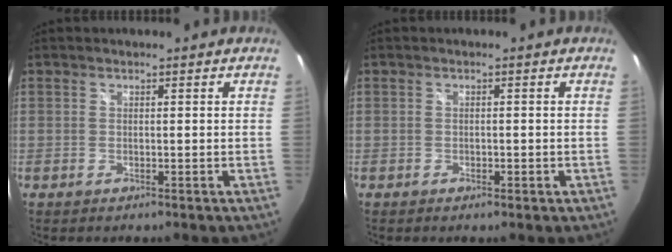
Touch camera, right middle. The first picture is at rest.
{"total": 0.7, "force": [-0.1, 0.5, 0.5], "torque": [-0.006, 0.000, -0.002]}